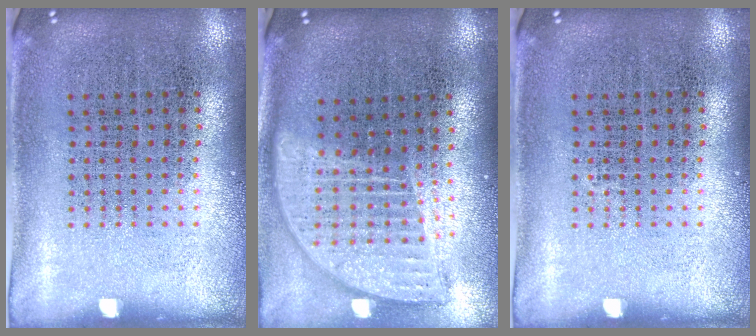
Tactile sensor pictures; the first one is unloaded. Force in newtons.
{"total": 1.8, "press": 1.5, "slide": 1.1}
{"total": 0.0}